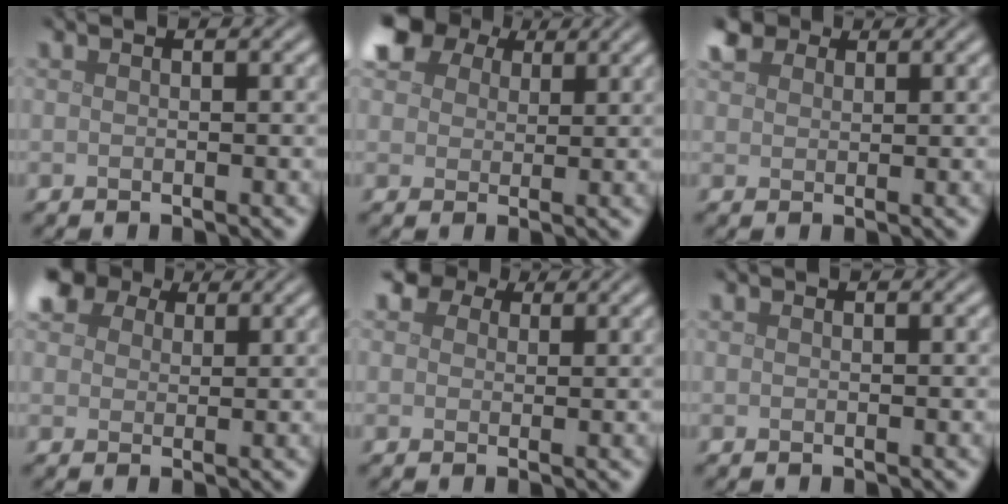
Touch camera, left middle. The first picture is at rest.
{"total": 7.1, "force": [4.3, 4.5, 3.5], "torque": [-0.094, 0.024, 0.060]}
{"total": 2.8, "force": [1.9, 1.7, 1.1], "torque": [-0.027, 0.010, 0.035]}
{"total": 6.3, "force": [4.1, 3.8, 3.0], "torque": [-0.079, 0.018, 0.061]}
{"total": 3.1, "force": [2.0, 2.0, 1.3], "torque": [-0.029, 0.002, 0.019]}
{"total": 0.0}